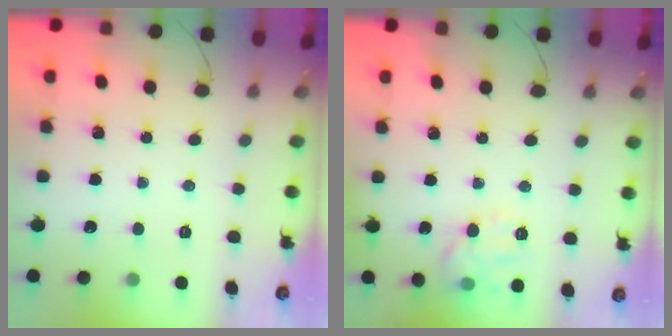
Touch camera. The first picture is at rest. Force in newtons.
{"total": 8.2, "press": 8.2, "slide": 0.4}